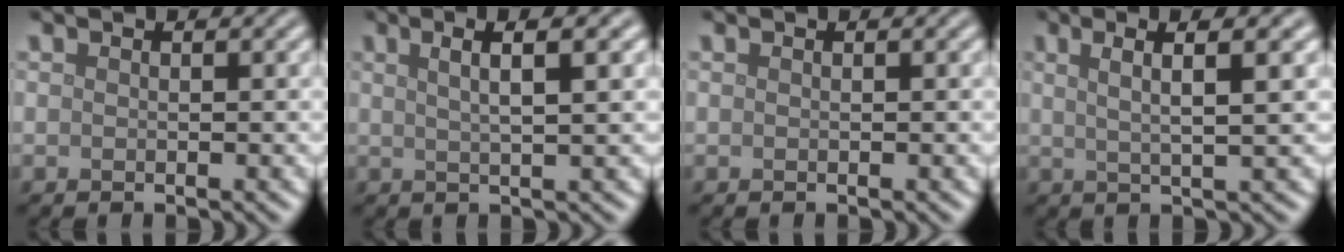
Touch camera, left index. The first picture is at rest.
{"total": 4.2, "force": [1.8, 1.1, 3.7], "torque": [-0.040, 0.012, 0.015]}
{"total": 0.0}
{"total": 5.0, "force": [2.3, 1.1, 4.3], "torque": [-0.062, 0.010, 0.021]}